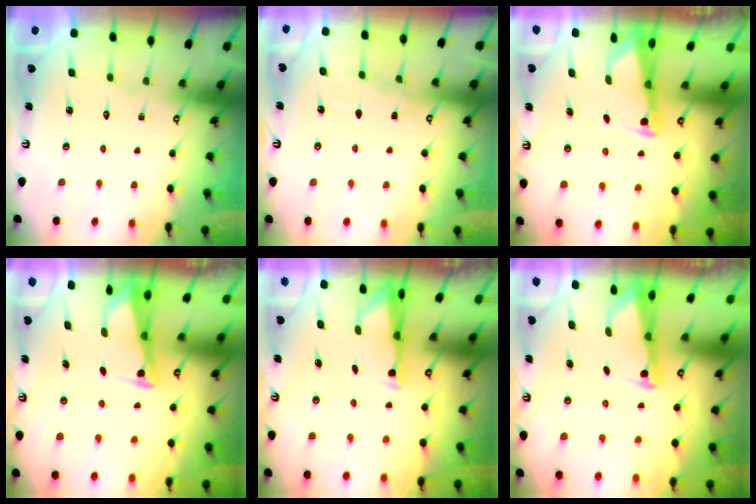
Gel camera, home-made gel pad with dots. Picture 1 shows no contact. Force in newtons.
{"total": 5.1, "press": 5.0, "slide": 0.6}
{"total": 2.4, "press": 2.4, "slide": 0.2}
{"total": 2.7, "press": 2.7, "slide": 0.3}
{"total": 3.0, "press": 2.9, "slide": 0.5}
{"total": 2.5, "press": 2.5, "slide": 0.2}